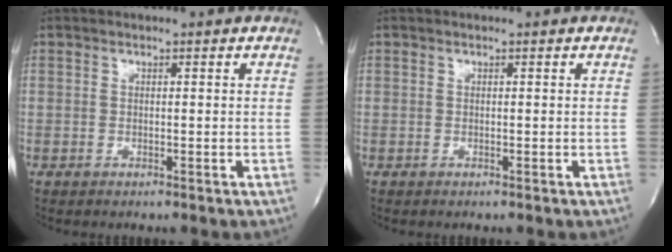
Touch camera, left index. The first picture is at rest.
{"total": 0.0}